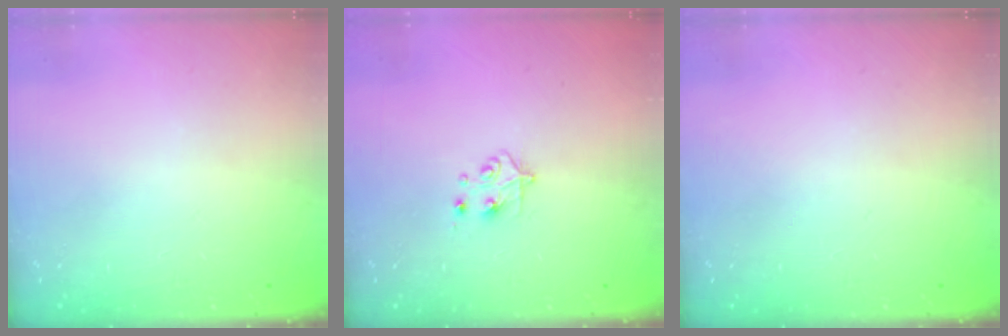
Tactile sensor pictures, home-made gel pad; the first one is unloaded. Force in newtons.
{"total": 4.8, "press": 4.8, "slide": 0.6}
{"total": 0.0}